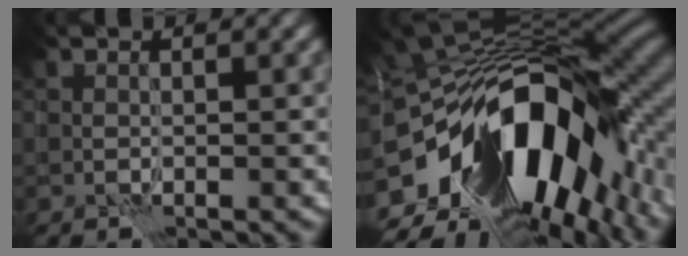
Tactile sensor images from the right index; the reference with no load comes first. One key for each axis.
{"total": 18.9, "fx": -5.5, "fy": 10.2, "fz": 14.9, "tx": -0.274, "ty": -0.032, "tz": -0.081}